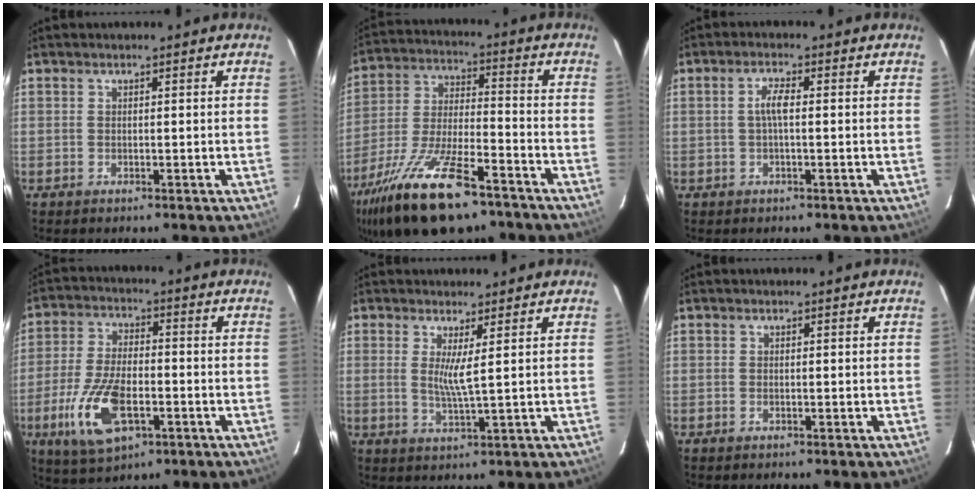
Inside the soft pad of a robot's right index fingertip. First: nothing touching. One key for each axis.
{"total": 22.0, "fx": -14.6, "fy": 7.2, "fz": 14.7, "tx": -0.295, "ty": -0.045, "tz": -0.255}
{"total": 2.8, "fx": -0.1, "fy": 0.6, "fz": 2.8, "tx": -0.055, "ty": 0.006, "tz": -0.002}
{"total": 13.9, "fx": -5.1, "fy": 6.3, "fz": 11.3, "tx": -0.244, "ty": -0.012, "tz": -0.089}
{"total": 3.7, "fx": 1.2, "fy": -0.4, "fz": 3.5, "tx": -0.066, "ty": -0.013, "tz": 0.018}
{"total": 0.0}